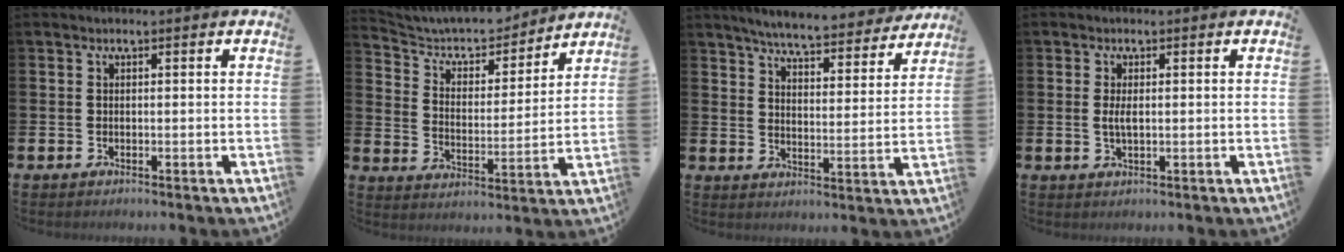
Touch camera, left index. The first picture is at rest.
{"total": 7.6, "force": [7.1, 2.1, 1.6], "torque": [-0.067, -0.052, 0.122]}
{"total": 6.5, "force": [6.3, 0.3, 1.7], "torque": [-0.051, -0.043, 0.107]}
{"total": 2.1, "force": [0.2, 0.8, 1.9], "torque": [-0.038, 0.003, 0.001]}